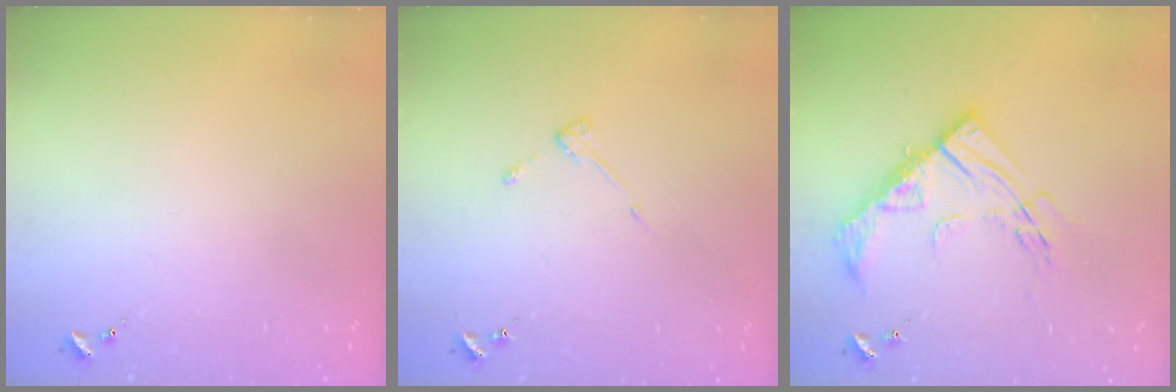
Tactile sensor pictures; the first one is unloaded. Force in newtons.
{"total": 3.0, "press": 3.0, "slide": 0.4}
{"total": 17.2, "press": 17.1, "slide": 1.6}